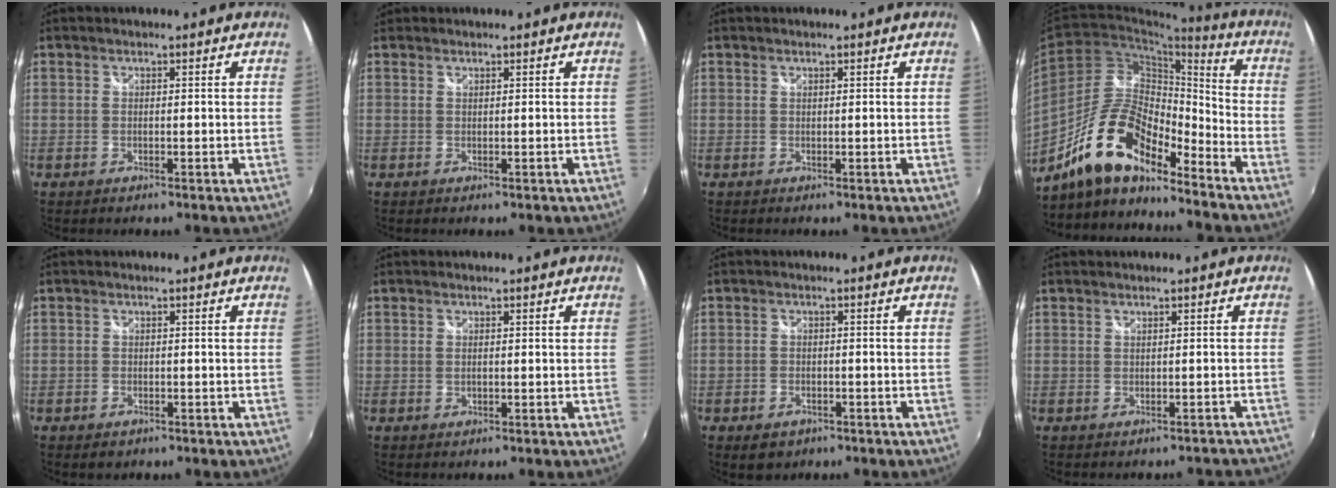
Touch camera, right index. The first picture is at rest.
{"total": 0.5, "force": [0.3, 0.4, -0.1], "torque": [0.002, 0.001, 0.004]}
{"total": 0.0}
{"total": 16.2, "force": [-12.3, 5.1, 9.2], "torque": [-0.179, 0.004, -0.230]}
{"total": 1.9, "force": [-1.2, 1.4, 0.6], "torque": [-0.016, -0.004, -0.017]}
{"total": 0.8, "force": [-0.1, 0.5, 0.6], "torque": [-0.013, -0.001, -0.002]}
{"total": 4.1, "force": [-2.5, 2.8, 1.5], "torque": [-0.042, -0.005, -0.035]}
{"total": 4.2, "force": [-3.9, 1.2, 0.7], "torque": [-0.002, 0.005, -0.033]}